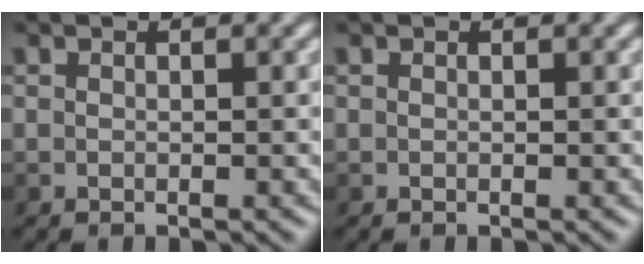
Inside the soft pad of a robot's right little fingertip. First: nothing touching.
{"total": 0.0}